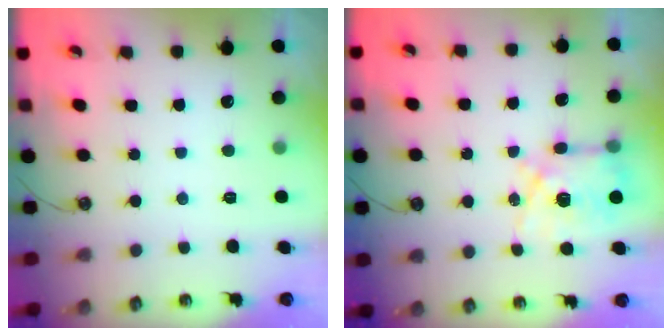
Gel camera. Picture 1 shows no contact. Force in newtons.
{"total": 8.3, "press": 8.3, "slide": 0.5}